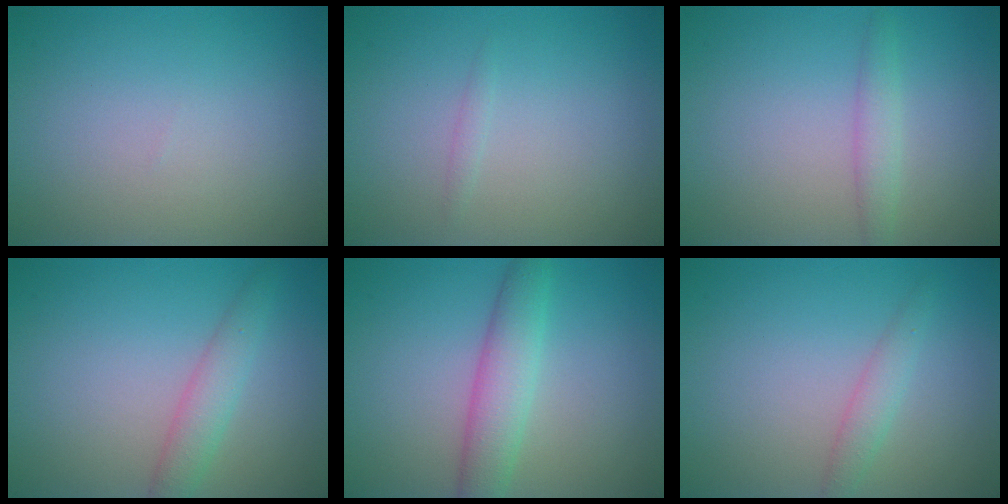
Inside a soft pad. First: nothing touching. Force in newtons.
{"total": 0.6, "press": 0.6, "slide": 0.0}
{"total": 1.7, "press": 1.6, "slide": 0.2}
{"total": 2.5, "press": 2.5, "slide": 0.1}
{"total": 3.9, "press": 3.9, "slide": 0.1}
{"total": 1.6, "press": 1.6, "slide": 0.0}